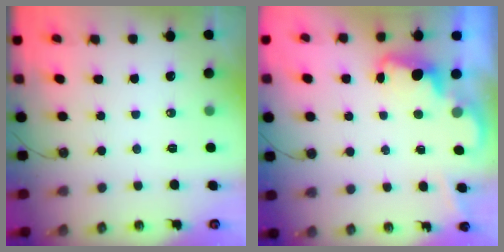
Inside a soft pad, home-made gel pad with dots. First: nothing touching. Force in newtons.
{"total": 2.0, "press": 1.9, "slide": 0.6}